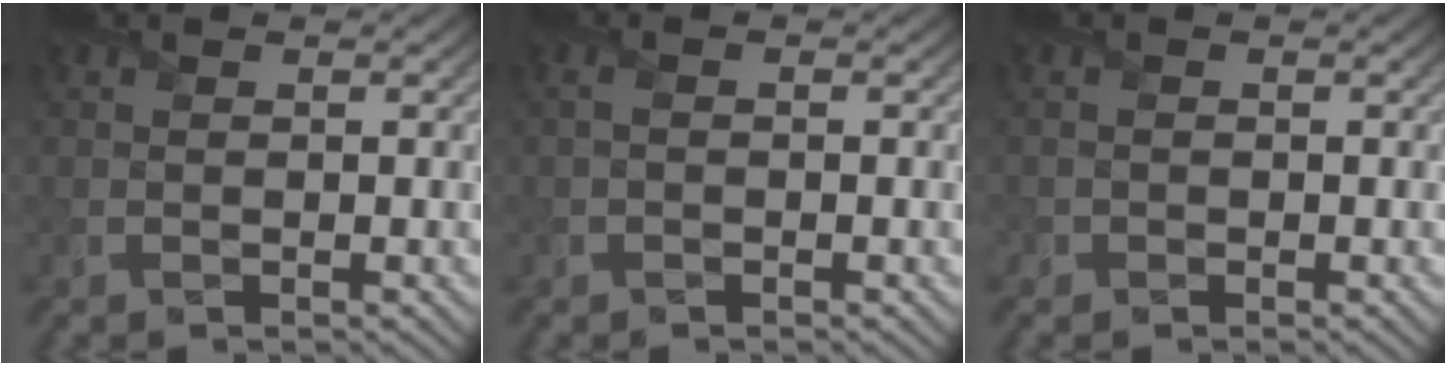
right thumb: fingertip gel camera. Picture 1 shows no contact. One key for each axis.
{"total": 0.9, "fx": -0.3, "fy": 0.2, "fz": 0.8, "tx": -0.020, "ty": 0.001, "tz": -0.007}
{"total": 0.7, "fx": -0.5, "fy": 0.5, "fz": -0.1, "tx": 0.005, "ty": 0.000, "tz": -0.013}